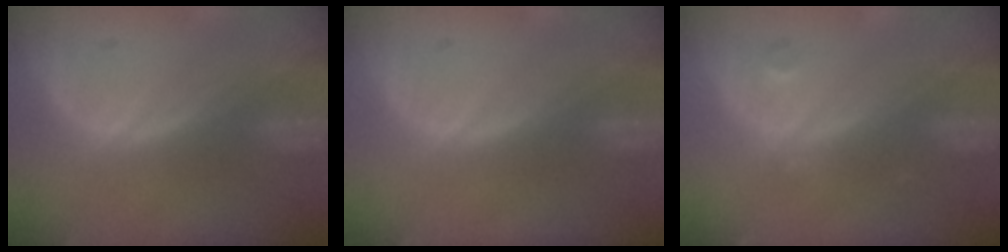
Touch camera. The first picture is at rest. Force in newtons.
{"total": 0.0}
{"total": 1.5, "press": 1.5, "slide": 0.1}